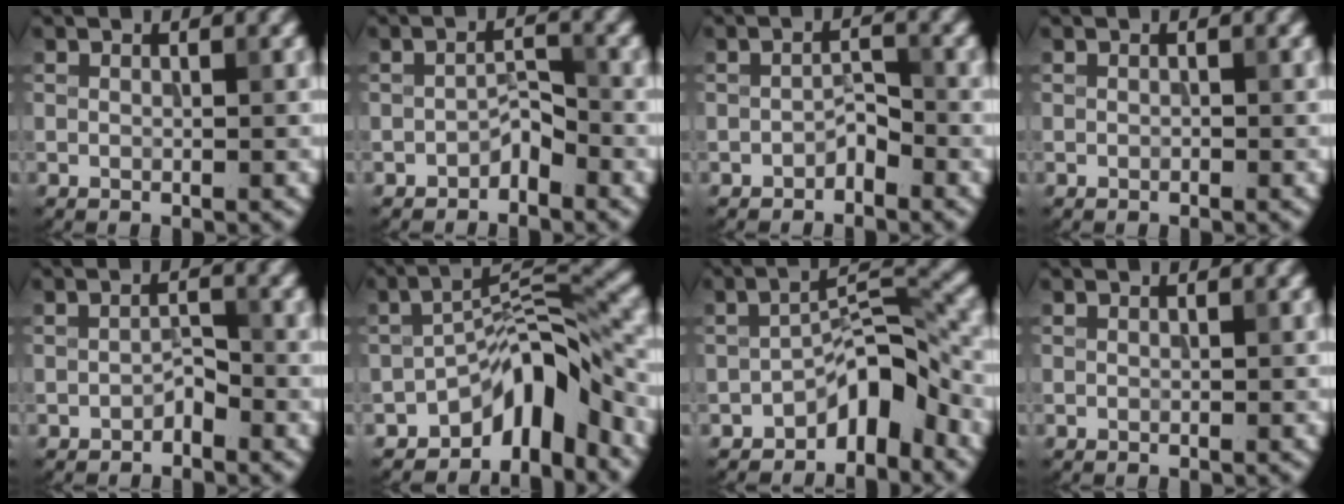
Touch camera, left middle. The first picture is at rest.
{"total": 1.5, "force": [-1.3, 0.5, 0.7], "torque": [-0.017, 0.009, -0.022]}
{"total": 1.2, "force": [-1.0, 0.4, 0.5], "torque": [-0.015, 0.008, -0.017]}
{"total": 0.0}
{"total": 1.0, "force": [-0.8, 0.3, 0.5], "torque": [-0.013, 0.007, -0.013]}
{"total": 6.8, "force": [-4.8, 2.5, 4.1], "torque": [-0.045, 0.014, -0.087]}
{"total": 4.8, "force": [-3.2, 1.8, 3.0], "torque": [-0.040, 0.026, -0.057]}
{"total": 0.0}